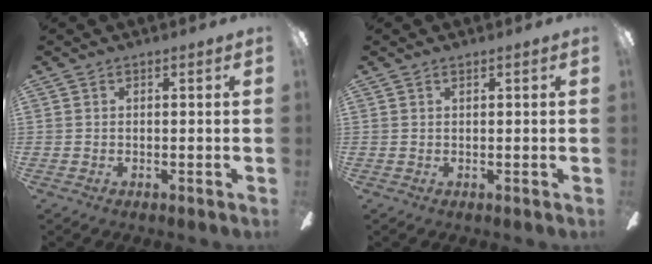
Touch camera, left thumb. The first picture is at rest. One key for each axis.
{"total": 0.0}